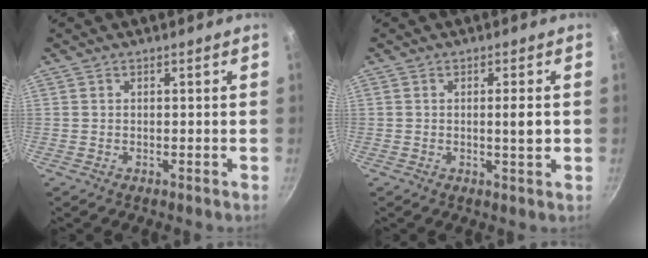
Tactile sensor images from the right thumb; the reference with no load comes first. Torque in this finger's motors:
{"motor_torque": [2.42, 2.59, 0.31, 0.22, 0.11]}